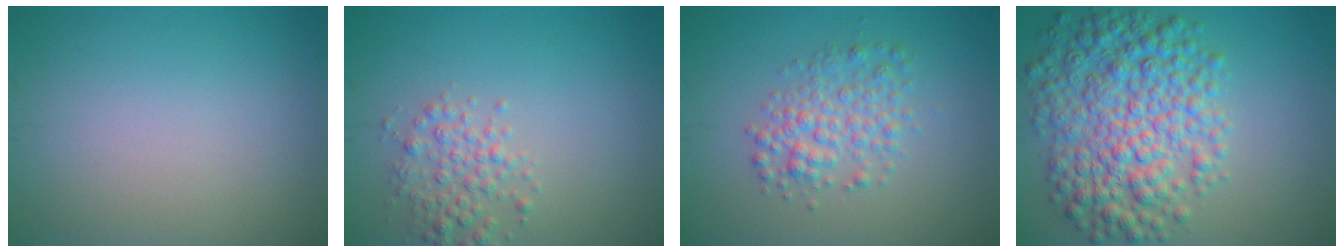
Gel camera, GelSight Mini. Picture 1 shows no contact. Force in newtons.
{"total": 2.7, "press": 2.7, "slide": 0.1}
{"total": 3.4, "press": 3.4, "slide": 0.1}
{"total": 8.6, "press": 8.6, "slide": 0.1}